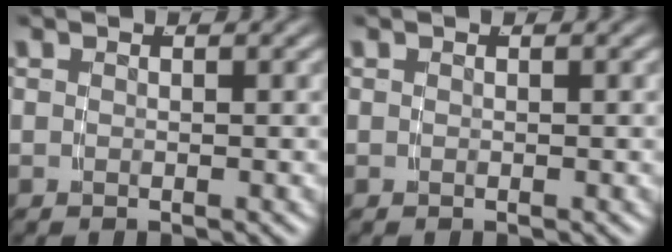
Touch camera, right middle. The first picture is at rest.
{"total": 0.0}